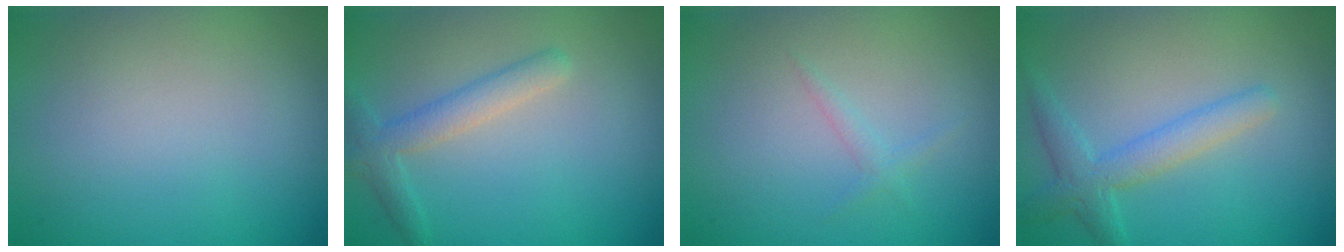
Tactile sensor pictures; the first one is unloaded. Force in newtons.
{"total": 2.6, "press": 2.6, "slide": 0.1}
{"total": 0.8, "press": 0.8, "slide": 0.0}
{"total": 3.1, "press": 3.1, "slide": 0.2}